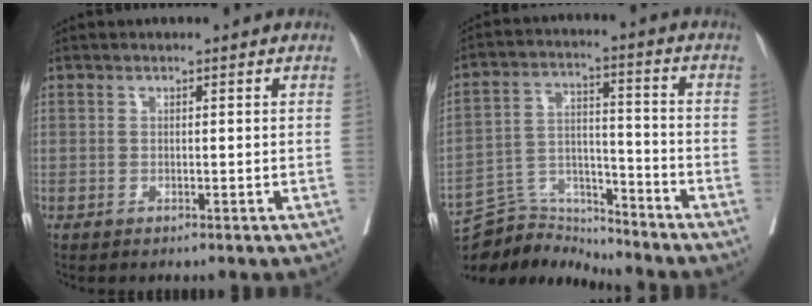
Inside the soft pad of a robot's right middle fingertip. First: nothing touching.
{"total": 9.1, "force": [-9.0, 1.0, -0.4], "torque": [0.009, 0.036, -0.166]}